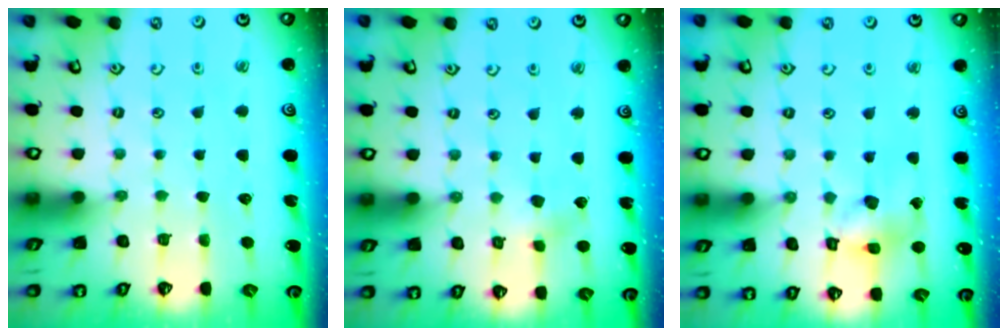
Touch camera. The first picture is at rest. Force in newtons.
{"total": 2.9, "press": 2.9, "slide": 0.3}
{"total": 11.9, "press": 11.8, "slide": 1.6}